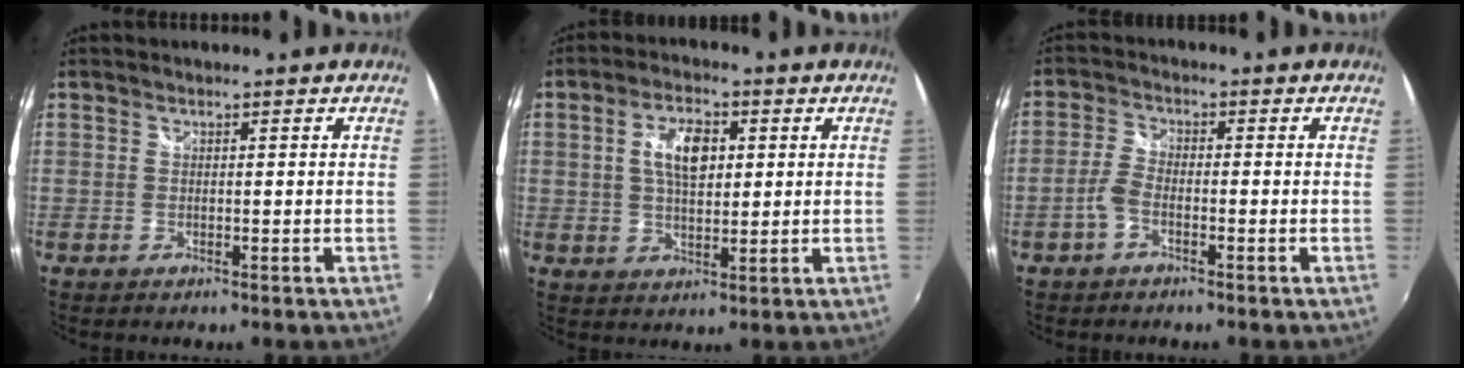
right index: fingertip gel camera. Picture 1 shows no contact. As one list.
[{"total": 7.1, "force": [1.5, 3.6, 6.0], "torque": [-0.108, 0.010, 0.027]}, {"total": 3.3, "force": [-1.8, 1.3, 2.4], "torque": [-0.062, 0.006, -0.038]}]